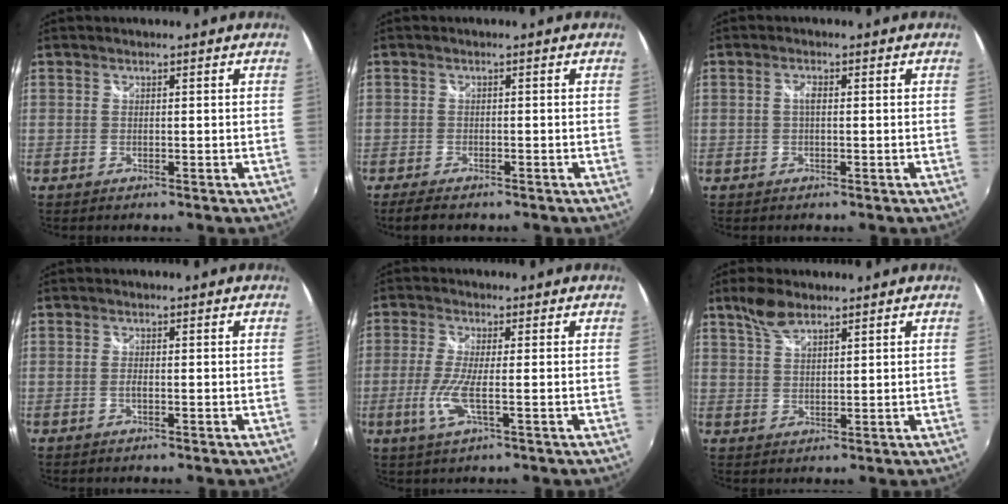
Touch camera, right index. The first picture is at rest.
{"total": 4.1, "force": [-3.3, 1.2, 2.1], "torque": [-0.050, -0.018, -0.058]}
{"total": 1.3, "force": [0.0, 0.5, 1.2], "torque": [-0.023, 0.004, -0.003]}
{"total": 1.0, "force": [-0.3, 0.1, 0.9], "torque": [-0.020, -0.001, -0.007]}
{"total": 5.9, "force": [-1.5, 0.4, 5.7], "torque": [-0.130, -0.009, -0.033]}
{"total": 5.0, "force": [3.7, 1.8, 2.8], "torque": [-0.053, 0.008, 0.072]}